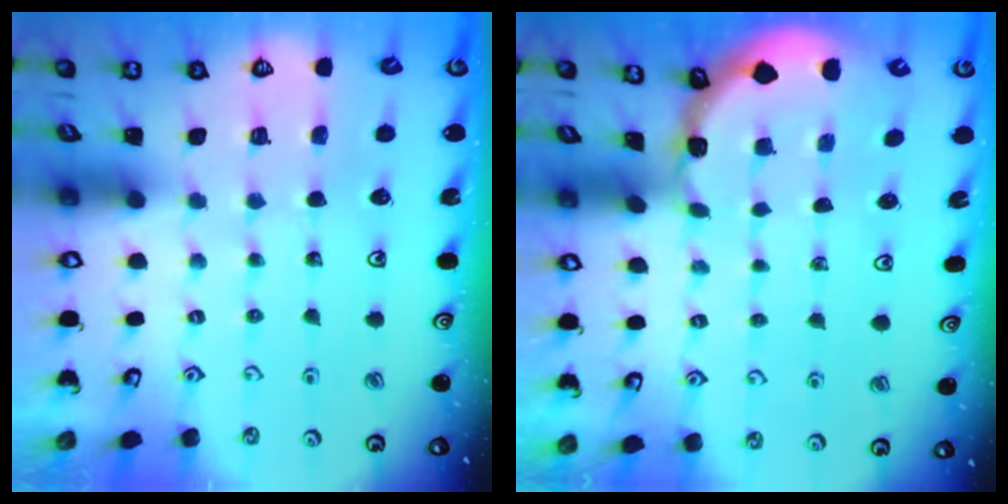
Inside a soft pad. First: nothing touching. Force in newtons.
{"total": 0.7, "press": 0.7, "slide": 0.1}